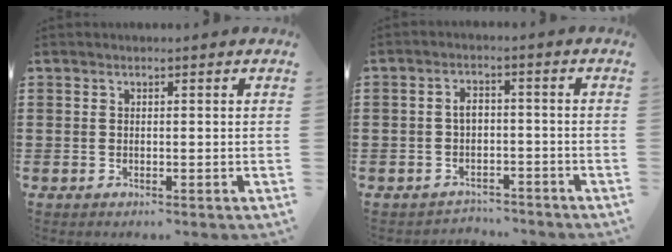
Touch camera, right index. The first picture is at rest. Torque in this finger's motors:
{"motor_torque": [-0.25, 0.30, -0.01, -0.01]}